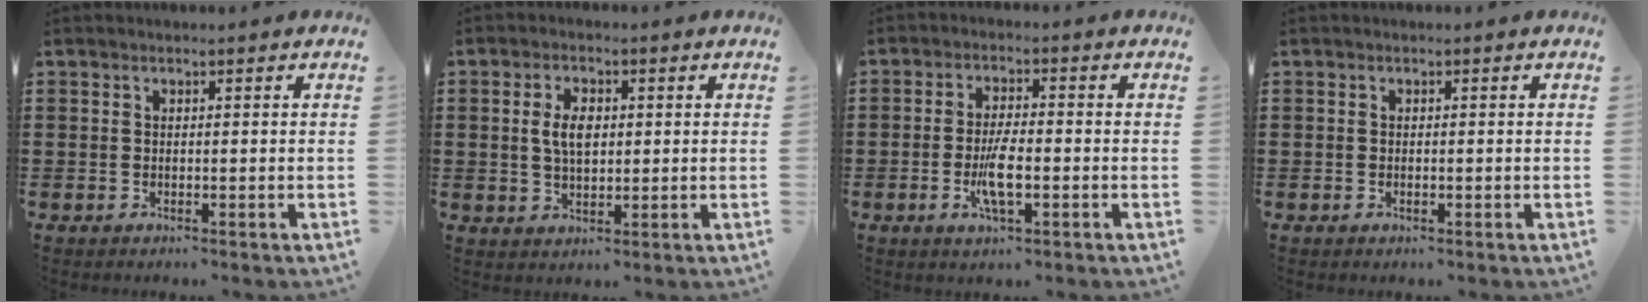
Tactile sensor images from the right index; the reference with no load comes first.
{"total": 4.6, "force": [0.6, 2.4, 3.9], "torque": [-0.080, 0.003, 0.005]}
{"total": 5.7, "force": [-1.6, 1.3, 5.3], "torque": [-0.117, -0.011, -0.035]}
{"total": 0.5, "force": [-0.2, 0.0, 0.5], "torque": [-0.012, -0.005, -0.003]}